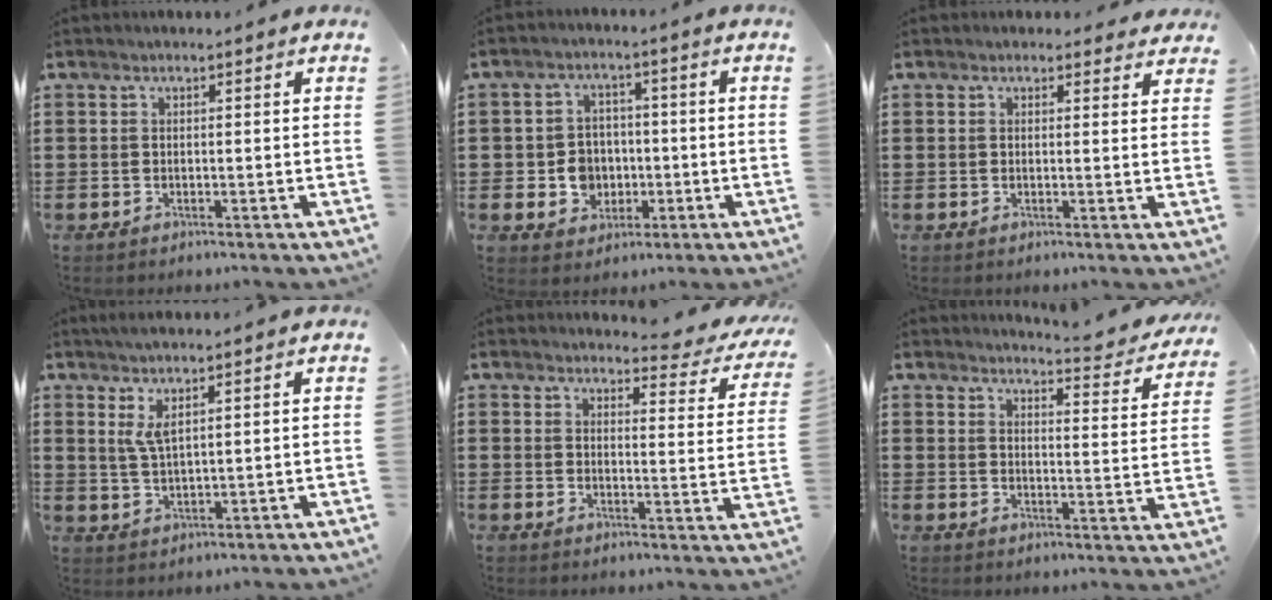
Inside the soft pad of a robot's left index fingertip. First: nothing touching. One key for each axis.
{"total": 5.8, "fx": -0.9, "fy": 5.3, "fz": 2.3, "tx": -0.051, "ty": 0.013, "tz": -0.015}
{"total": 1.5, "fx": 1.3, "fy": 0.7, "fz": 0.3, "tx": -0.002, "ty": 0.003, "tz": 0.023}
{"total": 4.2, "fx": 2.1, "fy": 0.9, "fz": 3.6, "tx": -0.074, "ty": 0.003, "tz": 0.036}
{"total": 4.2, "fx": 3.9, "fy": 0.5, "fz": 1.4, "tx": -0.028, "ty": -0.025, "tz": 0.064}
{"total": 4.9, "fx": 4.6, "fy": -0.1, "fz": 1.6, "tx": -0.026, "ty": -0.036, "tz": 0.073}